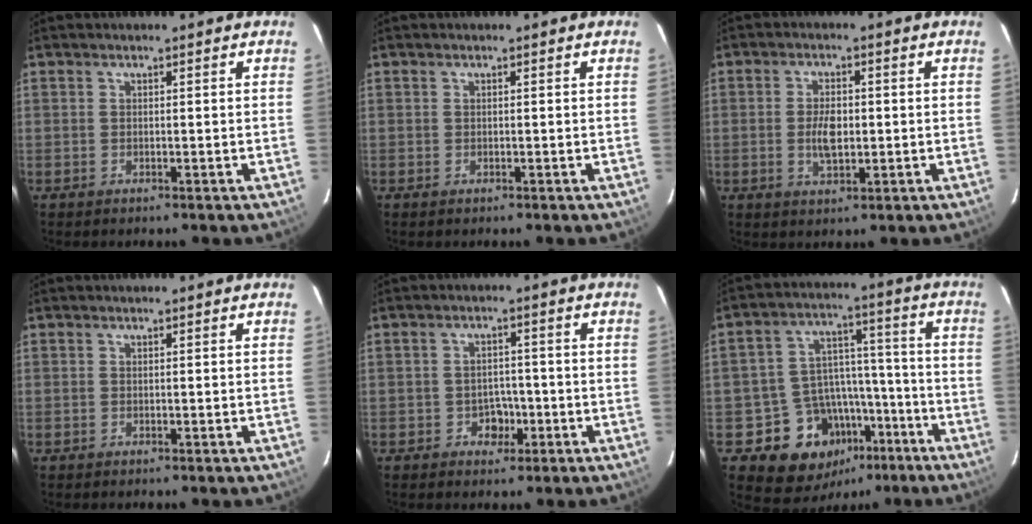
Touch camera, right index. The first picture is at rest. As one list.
[{"total": 0.0}, {"total": 5.2, "force": [-0.5, 2.7, 4.4], "torque": [-0.085, -0.001, -0.005]}, {"total": 0.0}, {"total": 3.6, "force": [-1.4, 3.0, 1.3], "torque": [-0.028, 0.010, -0.011]}, {"total": 14.5, "force": [-7.8, 11.2, 4.7], "torque": [-0.093, 0.050, -0.094]}]